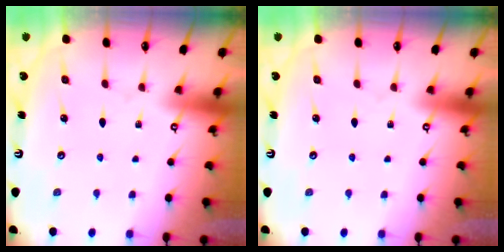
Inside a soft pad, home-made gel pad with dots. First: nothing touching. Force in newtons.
{"total": 0.0}